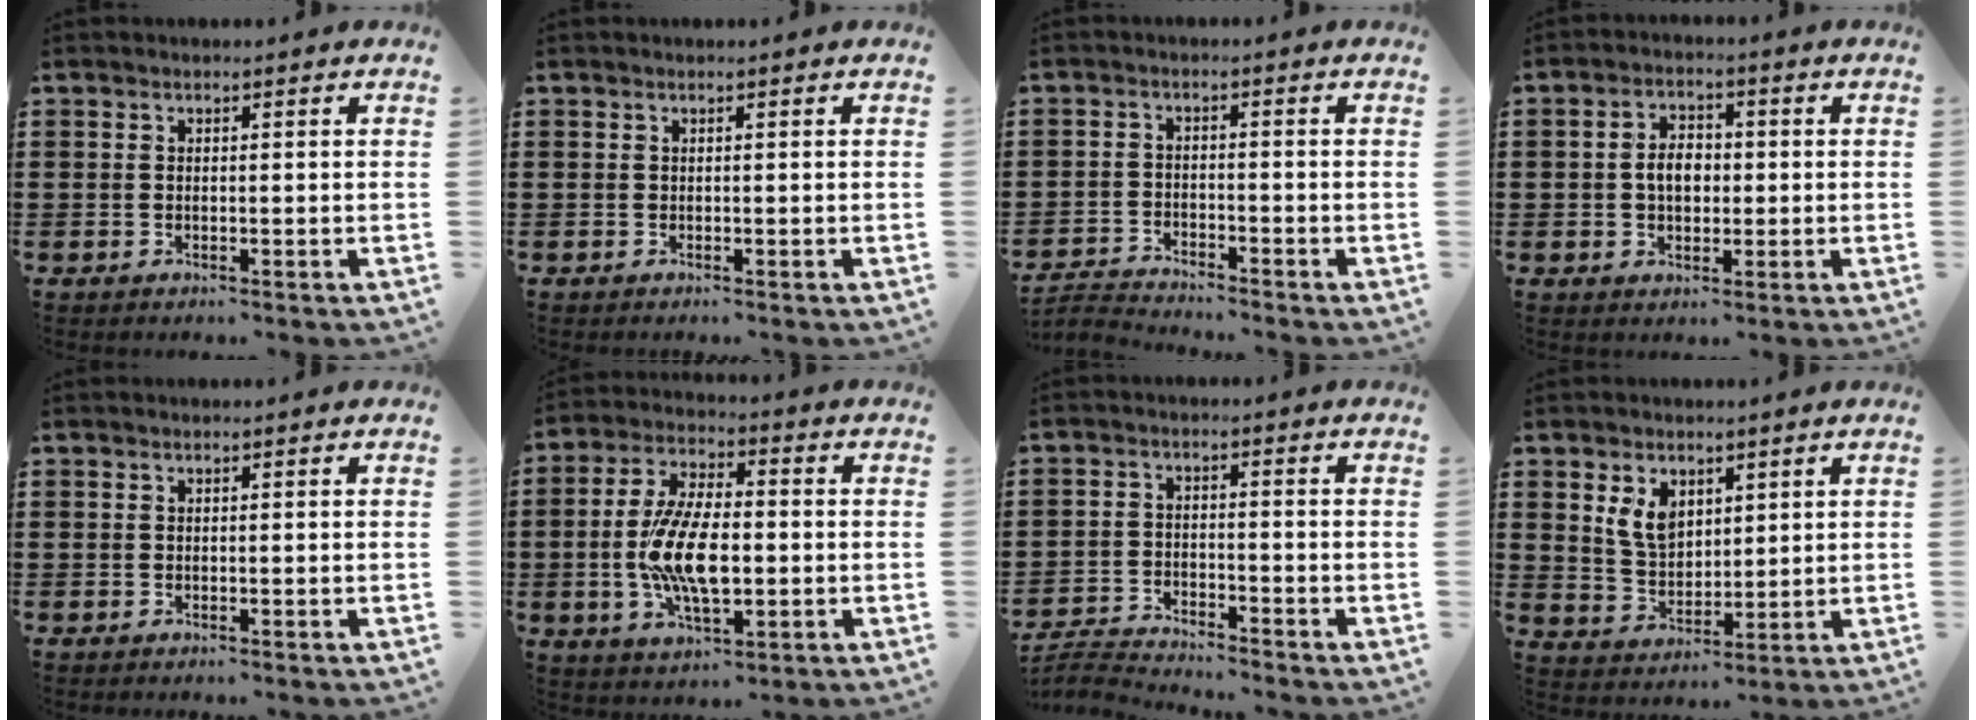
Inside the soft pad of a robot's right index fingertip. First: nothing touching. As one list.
[{"total": 0.0}, {"total": 2.7, "force": [-2.7, 0.1, -0.1], "torque": [-0.005, 0.000, -0.058]}, {"total": 4.2, "force": [-0.1, 2.7, 3.2], "torque": [-0.058, 0.007, -0.007]}, {"total": 0.0}, {"total": 11.0, "force": [-1.4, 4.9, 9.8], "torque": [-0.207, -0.003, -0.026]}, {"total": 3.6, "force": [-3.6, 0.1, 0.2], "torque": [-0.016, 0.001, -0.079]}, {"total": 6.0, "force": [2.7, 4.1, 3.5], "torque": [-0.090, 0.009, 0.048]}]